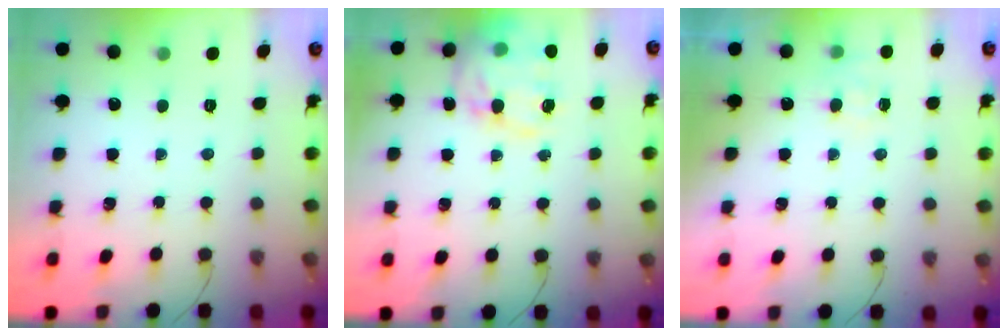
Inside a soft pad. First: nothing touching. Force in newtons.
{"total": 17.0, "press": 16.6, "slide": 3.4}
{"total": 5.2, "press": 5.0, "slide": 1.4}